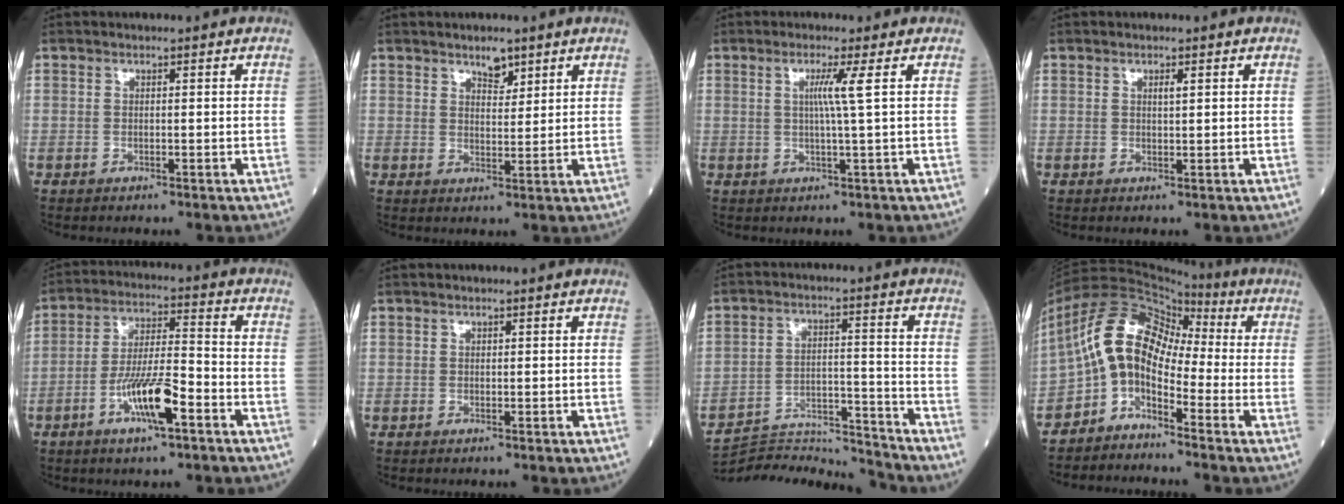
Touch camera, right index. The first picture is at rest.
{"total": 3.1, "force": [2.3, 1.4, 1.6], "torque": [-0.024, -0.002, 0.039]}
{"total": 3.4, "force": [0.8, -1.2, 3.1], "torque": [-0.058, -0.004, 0.015]}
{"total": 1.0, "force": [0.5, 0.1, 0.8], "torque": [-0.018, -0.002, 0.008]}
{"total": 9.6, "force": [-4.3, 1.5, 8.4], "torque": [-0.161, 0.000, -0.078]}
{"total": 0.0}
{"total": 11.7, "force": [-11.6, -1.8, -0.8], "torque": [0.006, 0.018, -0.201]}
{"total": 8.7, "force": [-2.7, 4.9, 6.7], "torque": [-0.127, 0.035, -0.061]}